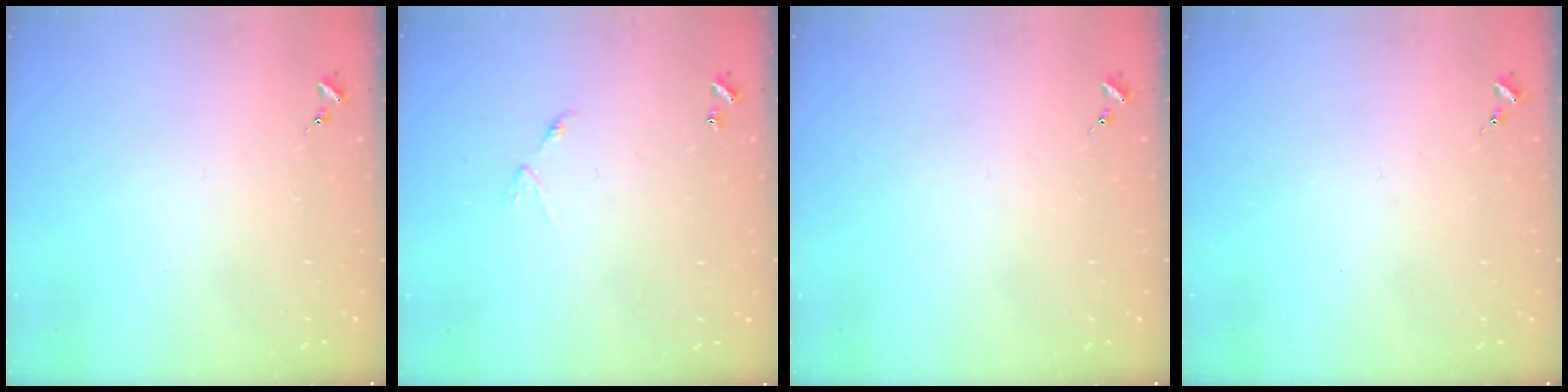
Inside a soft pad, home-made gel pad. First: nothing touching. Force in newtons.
{"total": 5.5, "press": 5.5, "slide": 0.3}
{"total": 0.0}
{"total": 0.0}